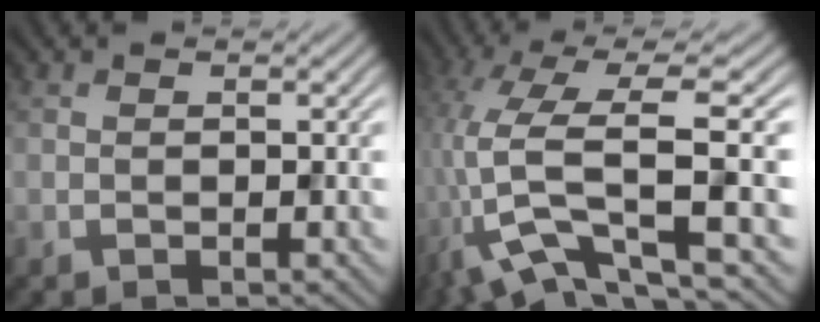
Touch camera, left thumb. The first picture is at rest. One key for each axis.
{"total": 12.4, "fx": -2.2, "fy": 3.7, "fz": 11.7, "tx": -0.250, "ty": 0.000, "tz": -0.029}